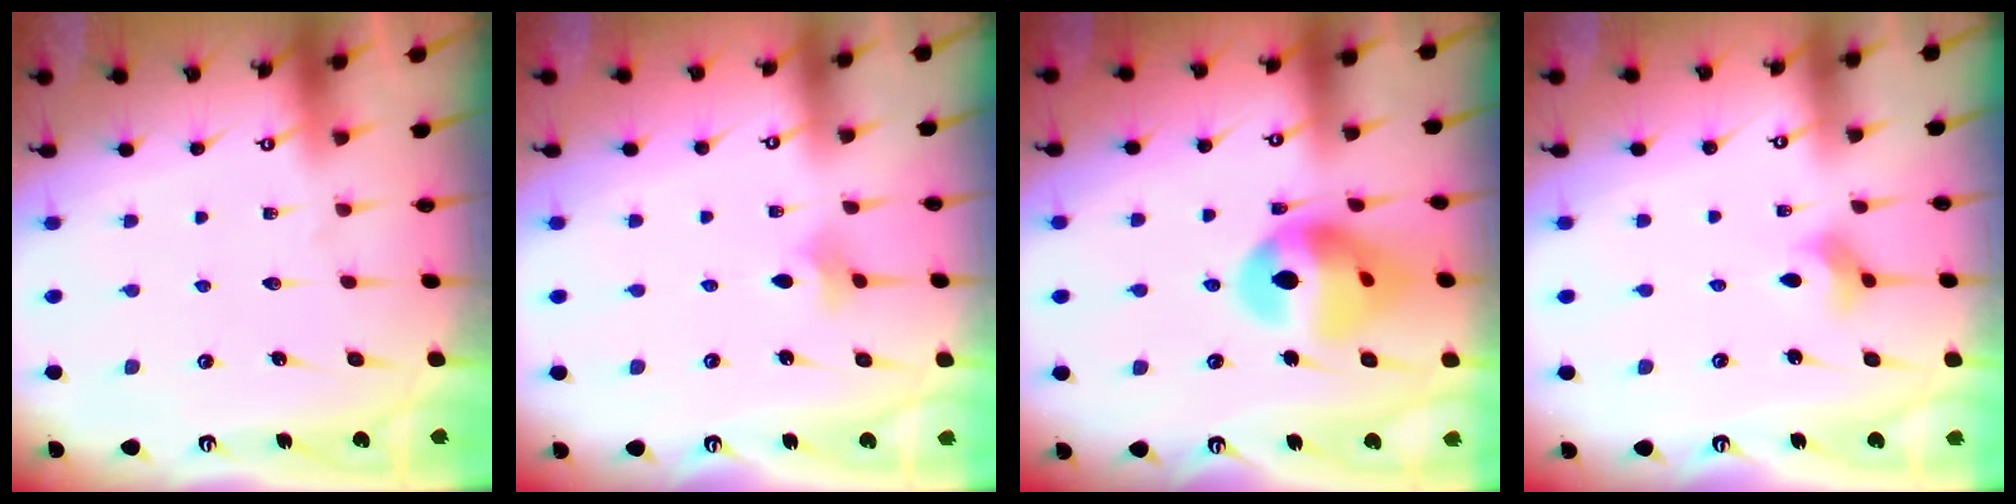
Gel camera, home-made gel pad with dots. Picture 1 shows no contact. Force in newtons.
{"total": 4.1, "press": 4.1, "slide": 0.7}
{"total": 15.3, "press": 15.3, "slide": 1.3}
{"total": 2.9, "press": 2.9, "slide": 0.3}